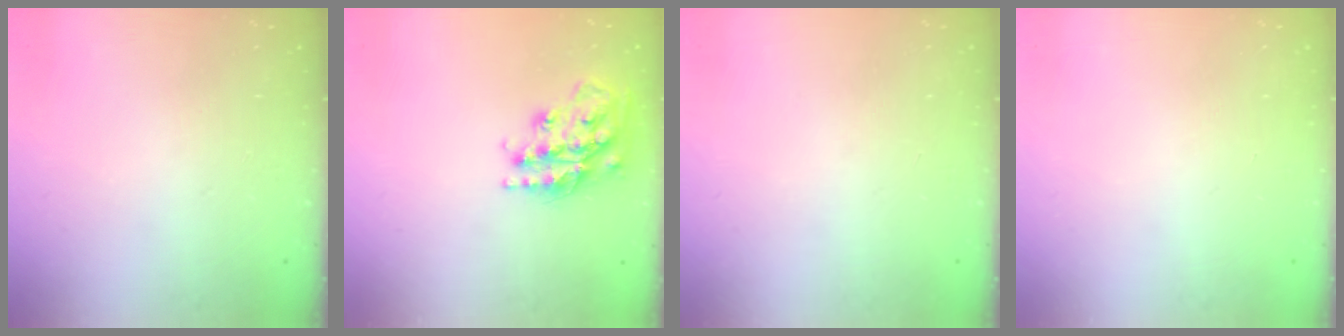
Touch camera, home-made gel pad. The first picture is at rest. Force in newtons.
{"total": 18.7, "press": 18.6, "slide": 1.5}
{"total": 0.0}
{"total": 0.0}